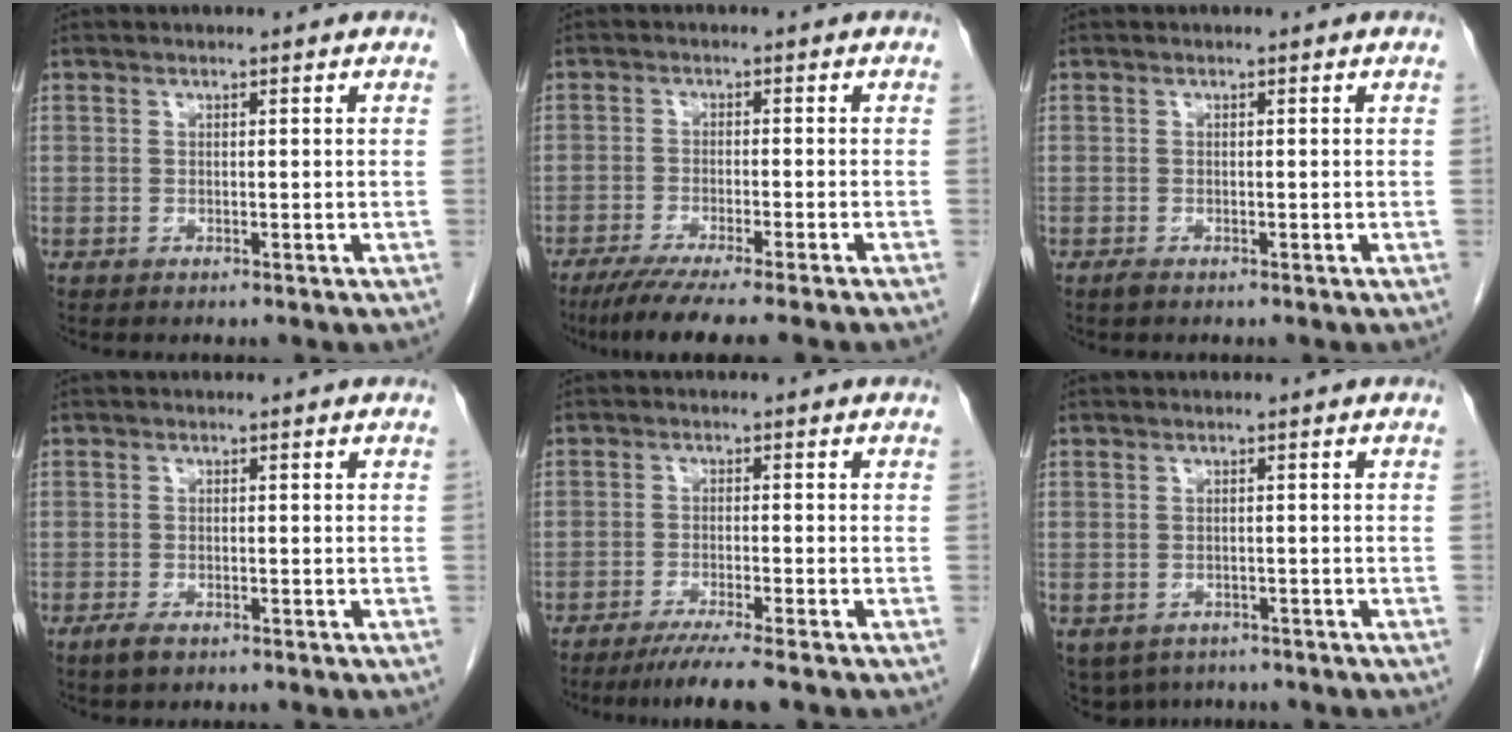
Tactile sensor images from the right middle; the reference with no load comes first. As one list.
[{"total": 9.9, "force": [-8.0, -0.7, 5.8], "torque": [-0.072, -0.027, -0.121]}, {"total": 0.7, "force": [-0.5, 0.2, 0.4], "torque": [-0.011, -0.002, -0.009]}, {"total": 2.0, "force": [-1.3, 0.7, 1.4], "torque": [-0.034, -0.004, -0.021]}, {"total": 5.9, "force": [-4.7, -0.8, 3.5], "torque": [-0.054, -0.017, -0.077]}, {"total": 6.7, "force": [-4.8, 4.3, 1.8], "torque": [-0.033, -0.005, -0.061]}]